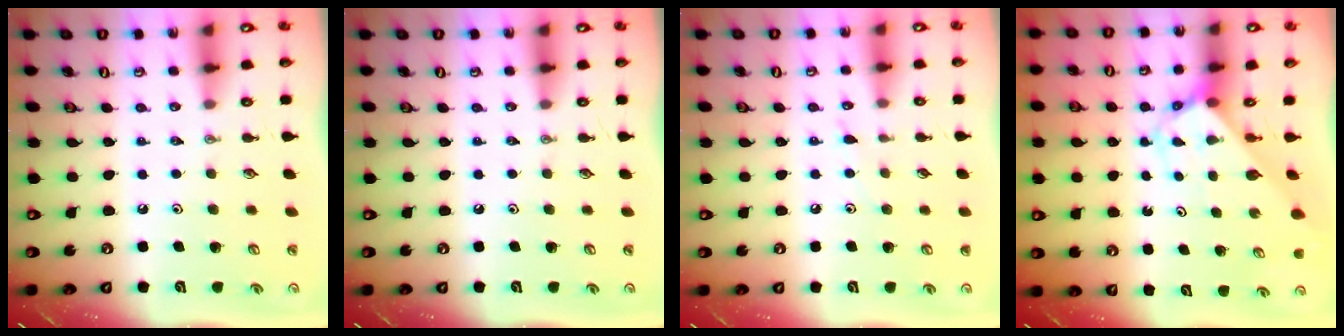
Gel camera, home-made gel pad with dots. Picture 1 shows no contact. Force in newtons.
{"total": 0.0}
{"total": 3.4, "press": 3.4, "slide": 0.5}
{"total": 2.9, "press": 2.9, "slide": 0.1}